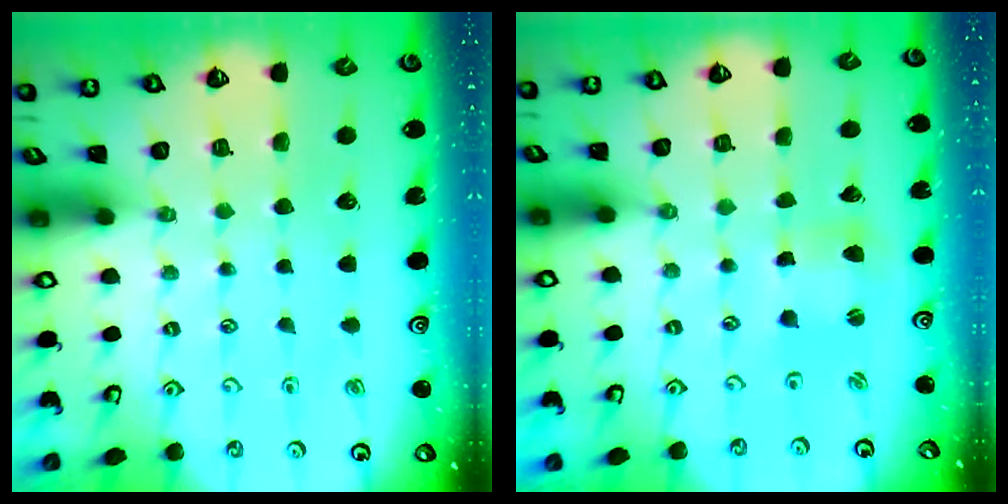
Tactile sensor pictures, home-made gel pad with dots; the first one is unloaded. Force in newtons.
{"total": 2.7, "press": 2.6, "slide": 0.3}